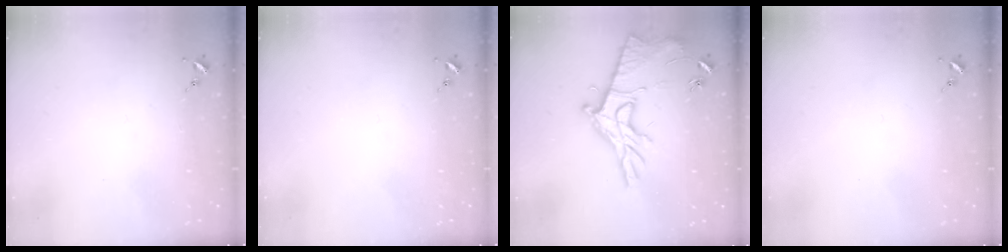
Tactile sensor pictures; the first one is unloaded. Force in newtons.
{"total": 0.0}
{"total": 15.3, "press": 15.3, "slide": 0.6}
{"total": 0.0}